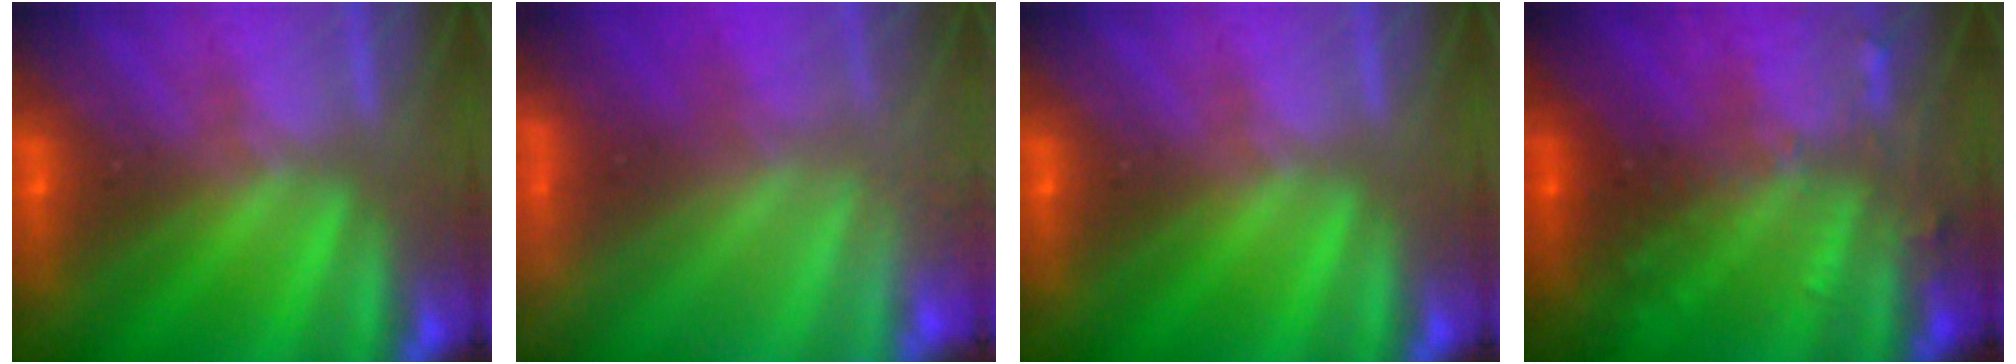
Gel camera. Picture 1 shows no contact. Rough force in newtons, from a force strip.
{"total": 12.7}
{"total": 0.0}
{"total": 3.0}